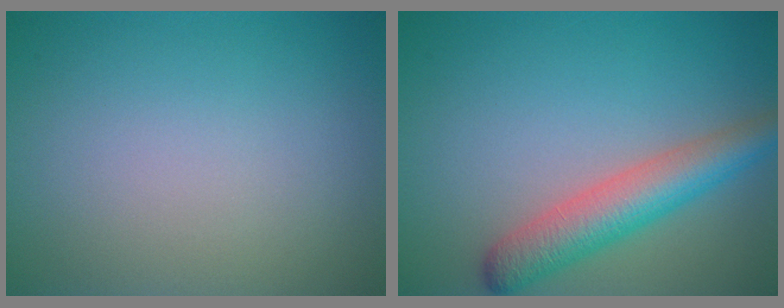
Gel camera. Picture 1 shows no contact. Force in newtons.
{"total": 5.1, "press": 5.1, "slide": 0.2}